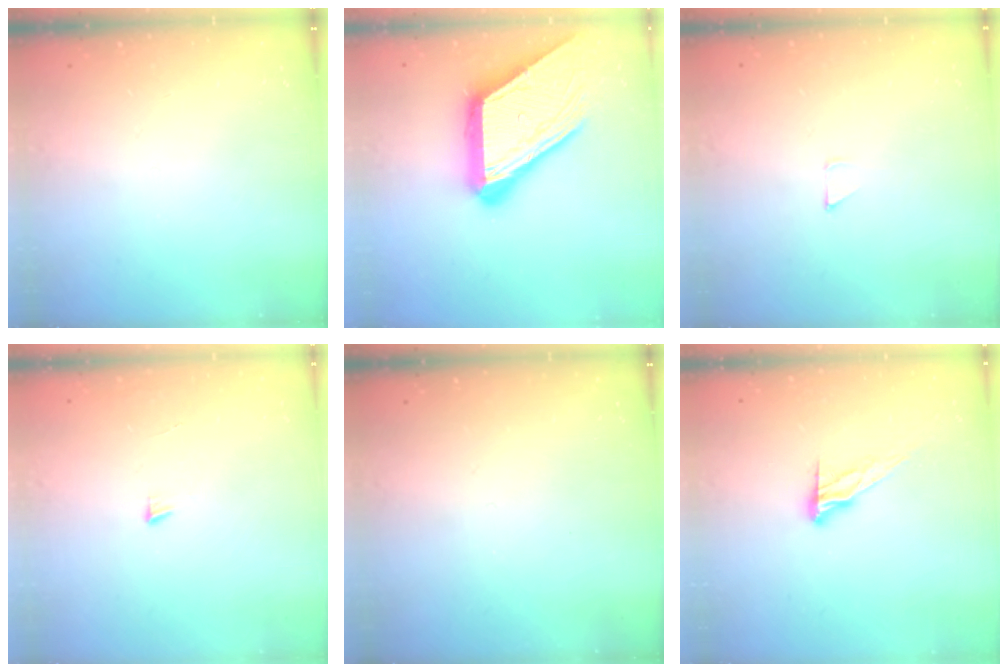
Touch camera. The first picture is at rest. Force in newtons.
{"total": 22.4, "press": 22.2, "slide": 2.6}
{"total": 2.7, "press": 2.7, "slide": 0.2}
{"total": 3.0, "press": 3.0, "slide": 0.3}
{"total": 0.0}
{"total": 8.2, "press": 8.2, "slide": 0.2}